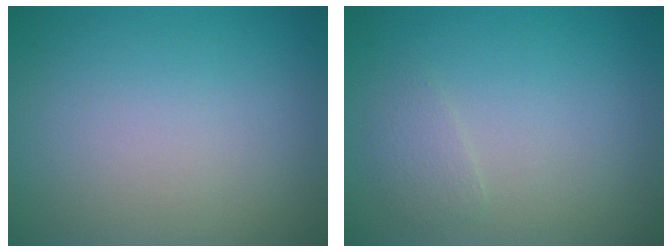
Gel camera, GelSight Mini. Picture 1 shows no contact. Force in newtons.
{"total": 1.2, "press": 1.2, "slide": 0.1}